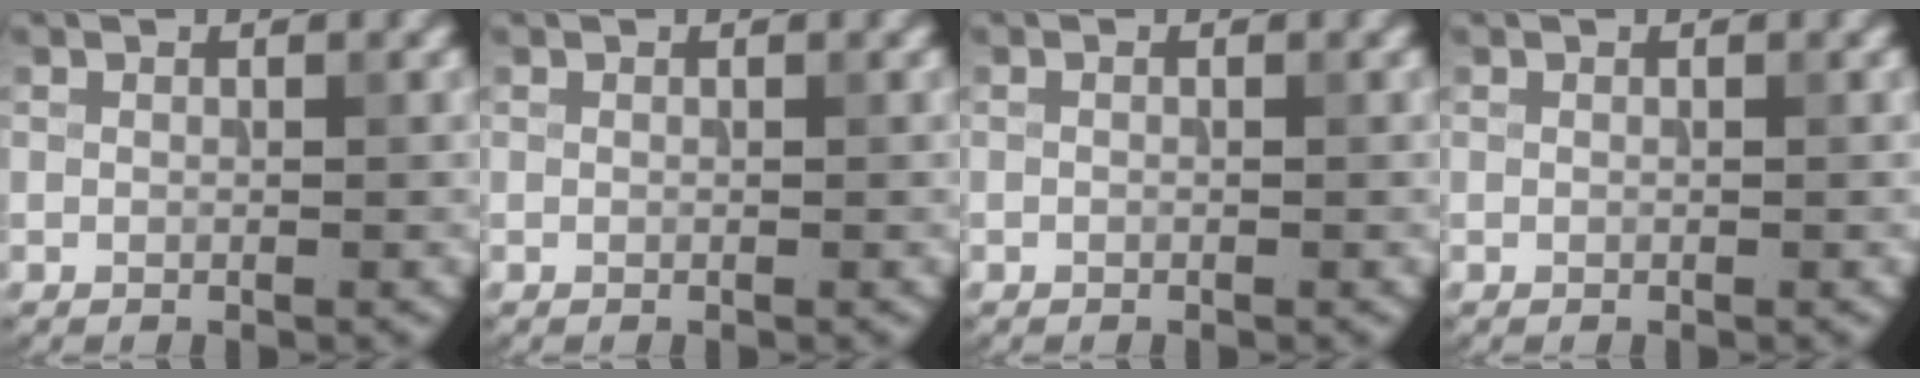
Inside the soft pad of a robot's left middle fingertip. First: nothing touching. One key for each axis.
{"total": 0.0}
{"total": 0.0}
{"total": 0.0}